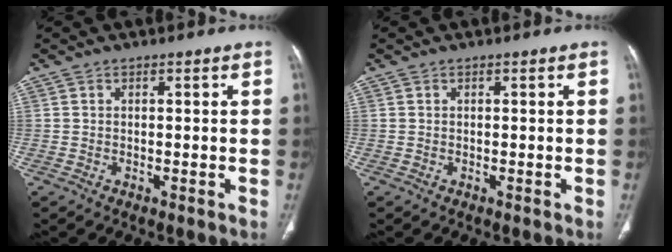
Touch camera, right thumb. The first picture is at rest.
{"total": 0.0}